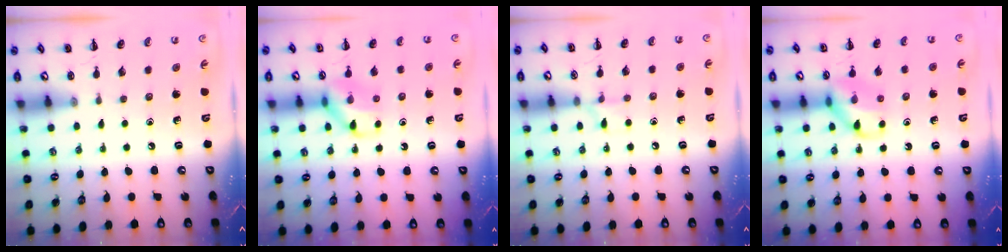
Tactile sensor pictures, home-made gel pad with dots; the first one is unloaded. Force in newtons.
{"total": 11.6, "press": 11.6, "slide": 1.1}
{"total": 4.8, "press": 4.6, "slide": 1.5}
{"total": 11.0, "press": 11.0, "slide": 1.4}